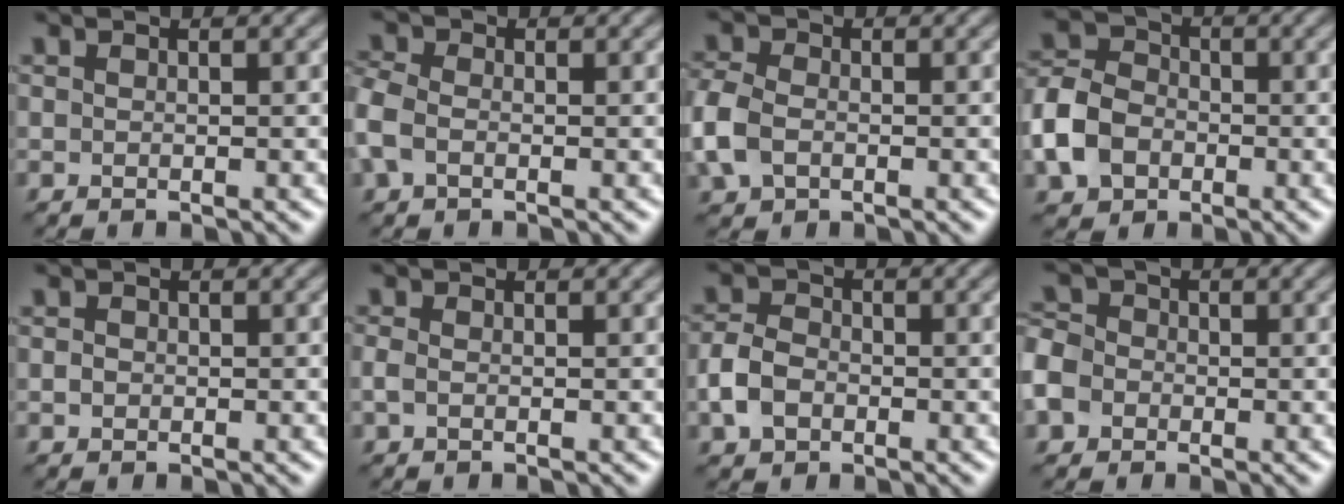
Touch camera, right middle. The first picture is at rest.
{"total": 3.1, "force": [-0.8, 2.2, 1.9], "torque": [-0.061, 0.004, -0.030]}
{"total": 4.7, "force": [-1.2, 3.4, 3.0], "torque": [-0.089, -0.001, -0.034]}
{"total": 6.5, "force": [-2.2, 5.0, 3.4], "torque": [-0.085, 0.002, -0.061]}
{"total": 0.7, "force": [-0.2, 0.6, 0.3], "torque": [-0.007, -0.002, -0.007]}
{"total": 1.0, "force": [-0.3, 0.6, 0.7], "torque": [-0.022, 0.000, -0.010]}
{"total": 3.8, "force": [-1.3, 2.8, 2.2], "torque": [-0.053, 0.001, -0.034]}
{"total": 6.1, "force": [-2.4, 5.0, 2.5], "torque": [-0.067, -0.004, -0.063]}